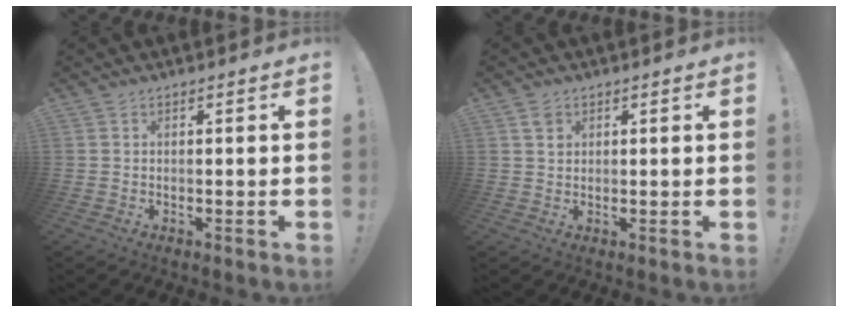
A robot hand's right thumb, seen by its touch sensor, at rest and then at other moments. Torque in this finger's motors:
{"motor_torque": [0.30, 0.36, 0.12, 0.24, 0.00]}